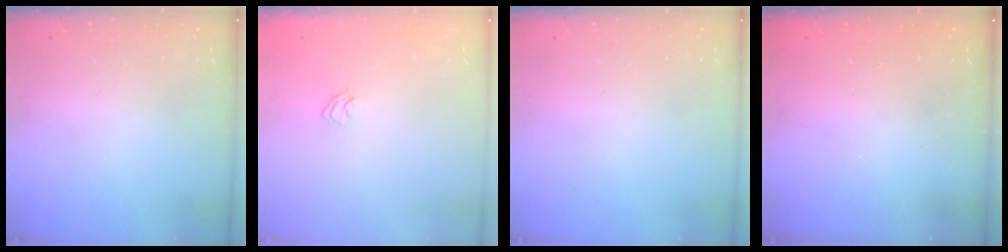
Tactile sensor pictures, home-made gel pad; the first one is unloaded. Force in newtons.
{"total": 4.5, "press": 4.3, "slide": 1.3}
{"total": 0.0}
{"total": 2.4, "press": 2.3, "slide": 0.8}